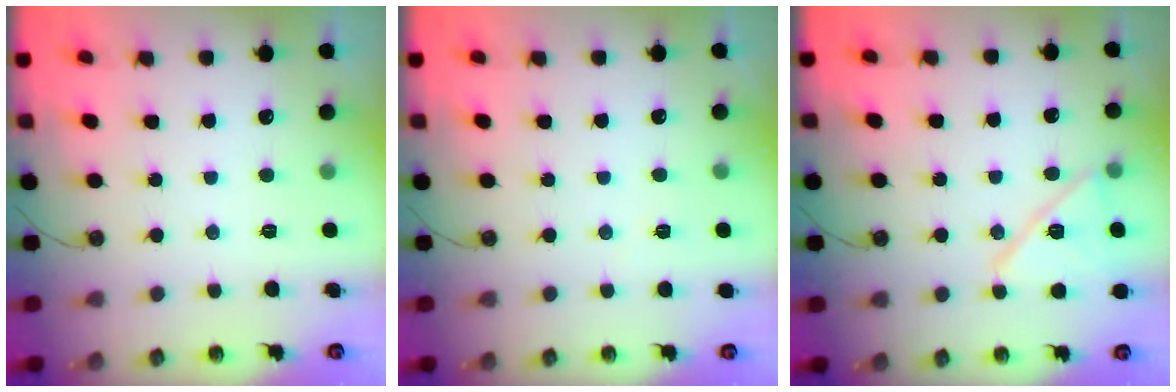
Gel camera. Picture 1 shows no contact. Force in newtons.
{"total": 2.5, "press": 1.2, "slide": 2.2}
{"total": 13.3, "press": 13.3, "slide": 0.2}